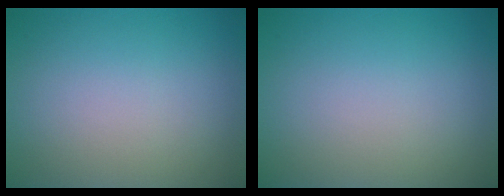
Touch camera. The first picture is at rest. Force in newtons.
{"total": 0.0}